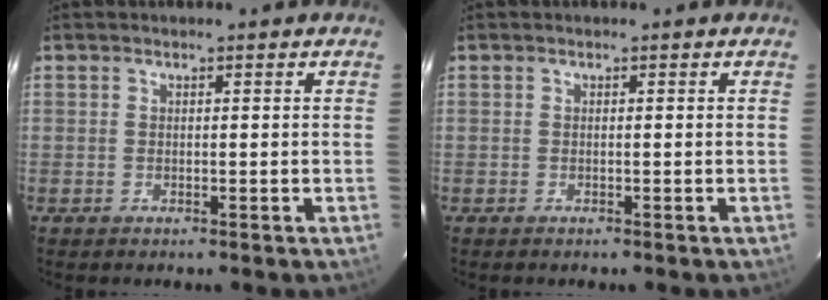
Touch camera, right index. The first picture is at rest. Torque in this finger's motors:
{"motor_torque": [0.07, -0.06, 0.02, 0.01]}